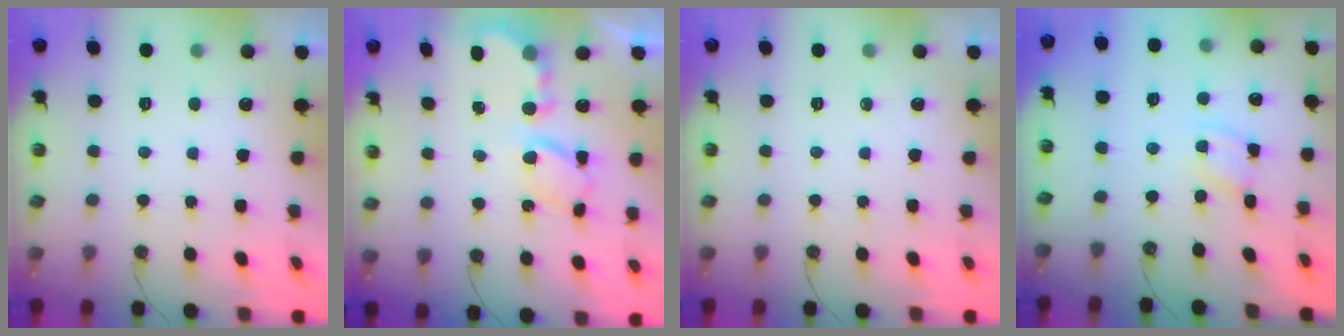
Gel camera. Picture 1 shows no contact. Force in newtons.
{"total": 6.1, "press": 6.1, "slide": 0.3}
{"total": 0.0}
{"total": 2.5, "press": 2.5, "slide": 0.1}